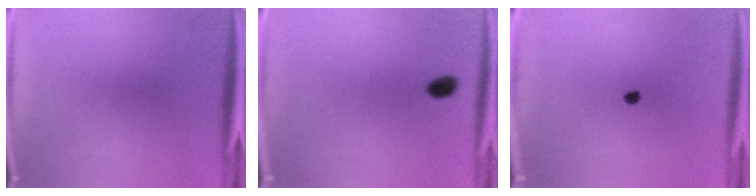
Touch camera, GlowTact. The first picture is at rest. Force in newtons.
{"total": 2.7}
{"total": 1.5}